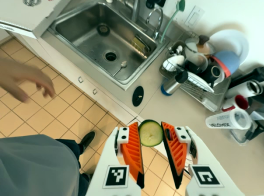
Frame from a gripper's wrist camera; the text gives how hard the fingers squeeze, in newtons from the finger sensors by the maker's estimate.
{"total": 7.3, "left": 6.8, "right": 7.8}